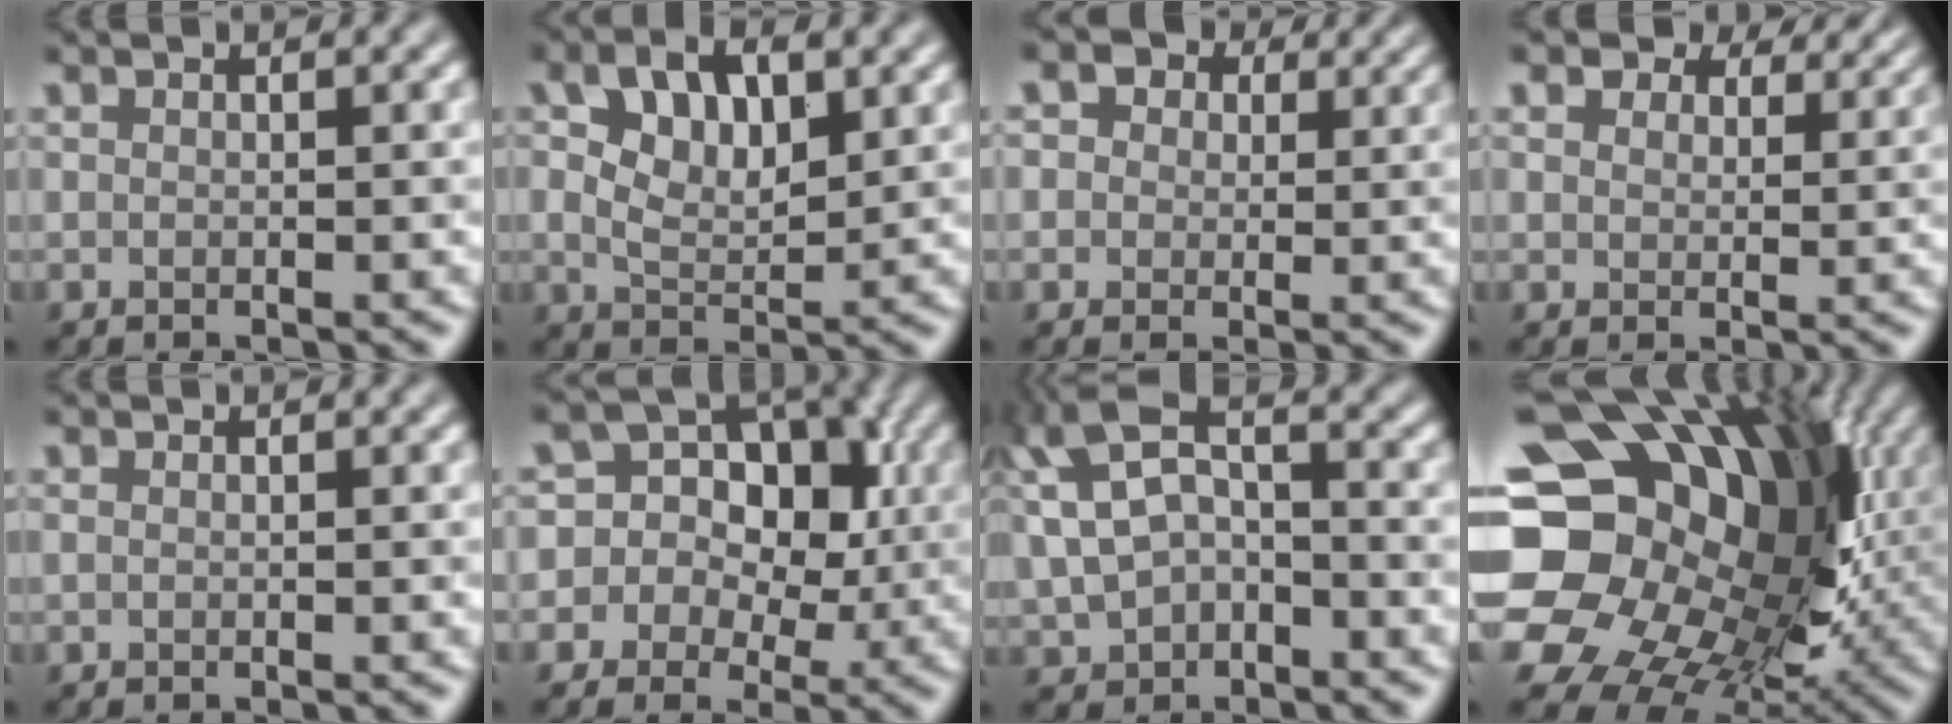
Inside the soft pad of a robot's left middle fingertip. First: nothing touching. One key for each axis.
{"total": 6.3, "fx": 2.5, "fy": 3.4, "fz": 4.6, "tx": -0.088, "ty": 0.003, "tz": 0.040}
{"total": 6.0, "fx": 2.9, "fy": 4.4, "fz": 2.8, "tx": -0.045, "ty": 0.018, "tz": 0.013}
{"total": 6.7, "fx": 5.0, "fy": 3.6, "fz": 2.8, "tx": -0.064, "ty": -0.002, "tz": 0.069}
{"total": 0.0}
{"total": 11.8, "fx": 2.0, "fy": 10.2, "fz": 5.6, "tx": -0.101, "ty": 0.056, "tz": -0.005}
{"total": 7.8, "fx": 1.1, "fy": 5.1, "fz": 5.9, "tx": -0.130, "ty": 0.008, "tz": 0.026}
{"total": 22.4, "fx": 2.6, "fy": 18.2, "fz": 12.9, "tx": -0.244, "ty": 0.011, "tz": 0.028}